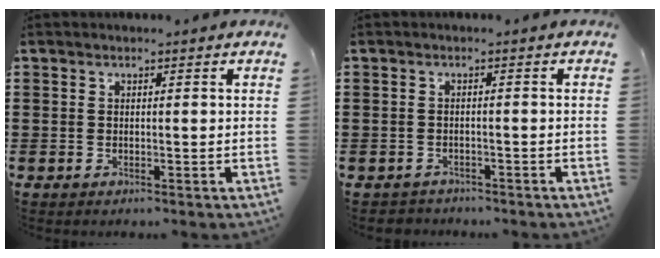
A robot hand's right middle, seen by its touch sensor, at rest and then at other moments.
{"total": 1.4, "force": [-1.2, 0.5, -0.2], "torque": [-0.001, 0.003, -0.030]}